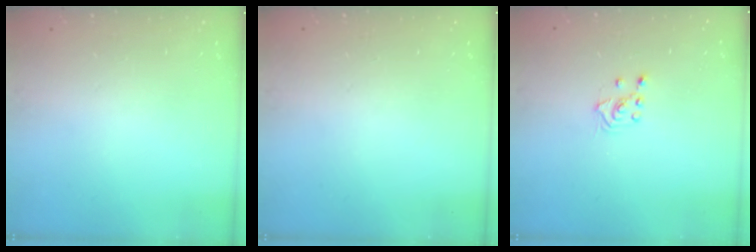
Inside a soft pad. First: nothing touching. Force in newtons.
{"total": 0.0}
{"total": 3.3, "press": 3.2, "slide": 0.8}